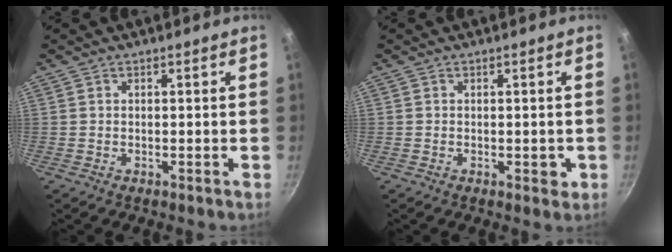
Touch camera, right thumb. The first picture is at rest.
{"total": 2.2, "force": [-0.5, 1.3, 1.7], "torque": [-0.012, 0.001, -0.007]}